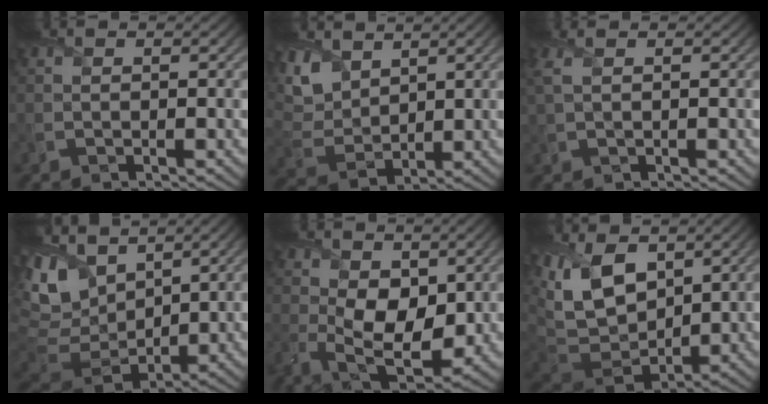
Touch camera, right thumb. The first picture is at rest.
{"total": 7.7, "force": [4.6, 4.3, 4.4], "torque": [-0.135, 0.009, 0.091]}
{"total": 1.8, "force": [0.9, 0.4, 1.5], "torque": [-0.037, 0.007, 0.019]}
{"total": 13.7, "force": [6.5, 7.9, 9.2], "torque": [-0.253, 0.025, 0.129]}
{"total": 9.6, "force": [0.0, 6.1, 7.4], "torque": [-0.163, -0.023, 0.009]}
{"total": 13.8, "force": [4.4, 8.1, 10.2], "torque": [-0.264, 0.006, 0.082]}